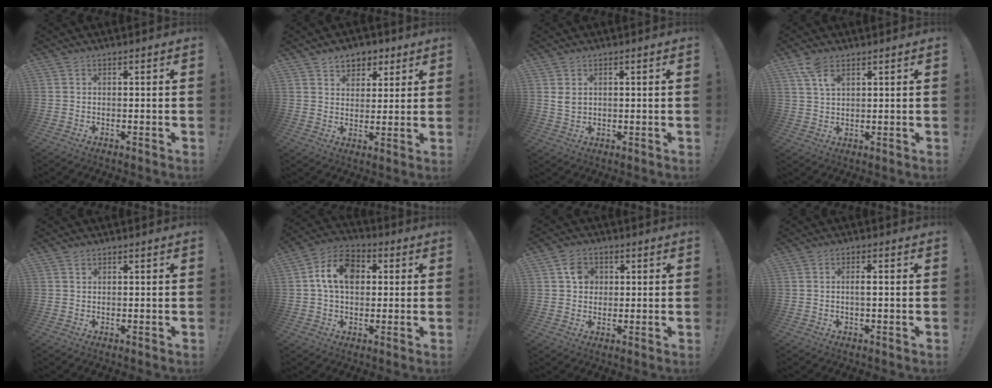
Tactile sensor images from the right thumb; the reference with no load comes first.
{"total": 6.8, "force": [4.2, 5.1, 1.6], "torque": [-0.015, -0.026, 0.079]}
{"total": 2.8, "force": [1.4, 1.7, 1.7], "torque": [-0.020, -0.003, 0.023]}
{"total": 5.8, "force": [3.5, 2.3, 3.9], "torque": [-0.069, -0.013, 0.065]}
{"total": 0.6, "force": [0.5, 0.3, 0.1], "torque": [-0.001, -0.001, 0.010]}
{"total": 11.8, "force": [2.5, 8.3, 8.0], "torque": [-0.130, 0.013, 0.048]}
{"total": 5.5, "force": [1.5, 4.8, 2.2], "torque": [-0.028, 0.004, 0.026]}
{"total": 2.0, "force": [-0.1, 0.3, 2.0], "torque": [-0.029, 0.000, -0.005]}